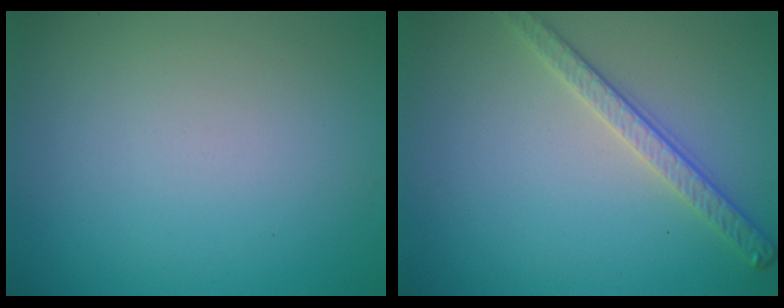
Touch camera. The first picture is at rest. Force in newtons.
{"total": 2.8, "press": 2.6, "slide": 1.0}